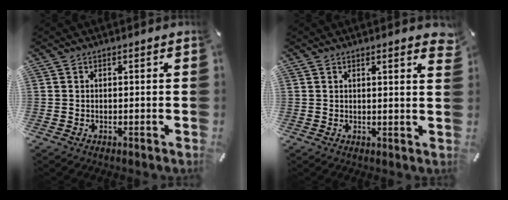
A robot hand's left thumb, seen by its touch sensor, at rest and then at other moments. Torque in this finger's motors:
{"motor_torque": [0.22, -0.55, 0.12, 0.06, -0.02]}